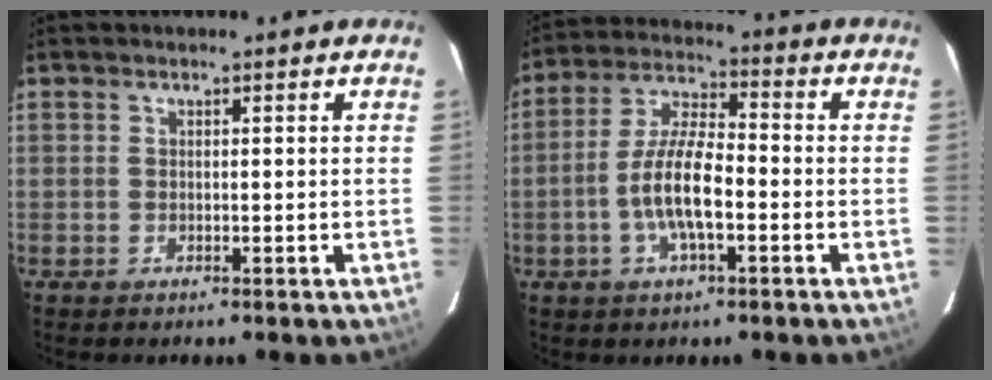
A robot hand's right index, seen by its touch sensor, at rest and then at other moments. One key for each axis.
{"total": 10.2, "fx": -3.0, "fy": 3.2, "fz": 9.2, "tx": -0.187, "ty": 0.004, "tz": -0.057}